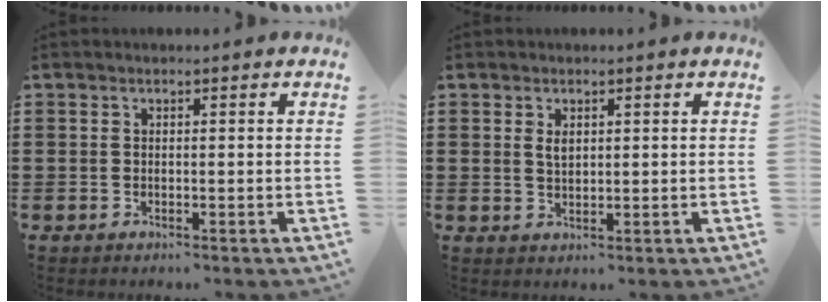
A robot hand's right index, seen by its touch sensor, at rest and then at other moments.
{"total": 1.7, "force": [0.7, 0.9, 1.2], "torque": [-0.027, 0.002, 0.013]}